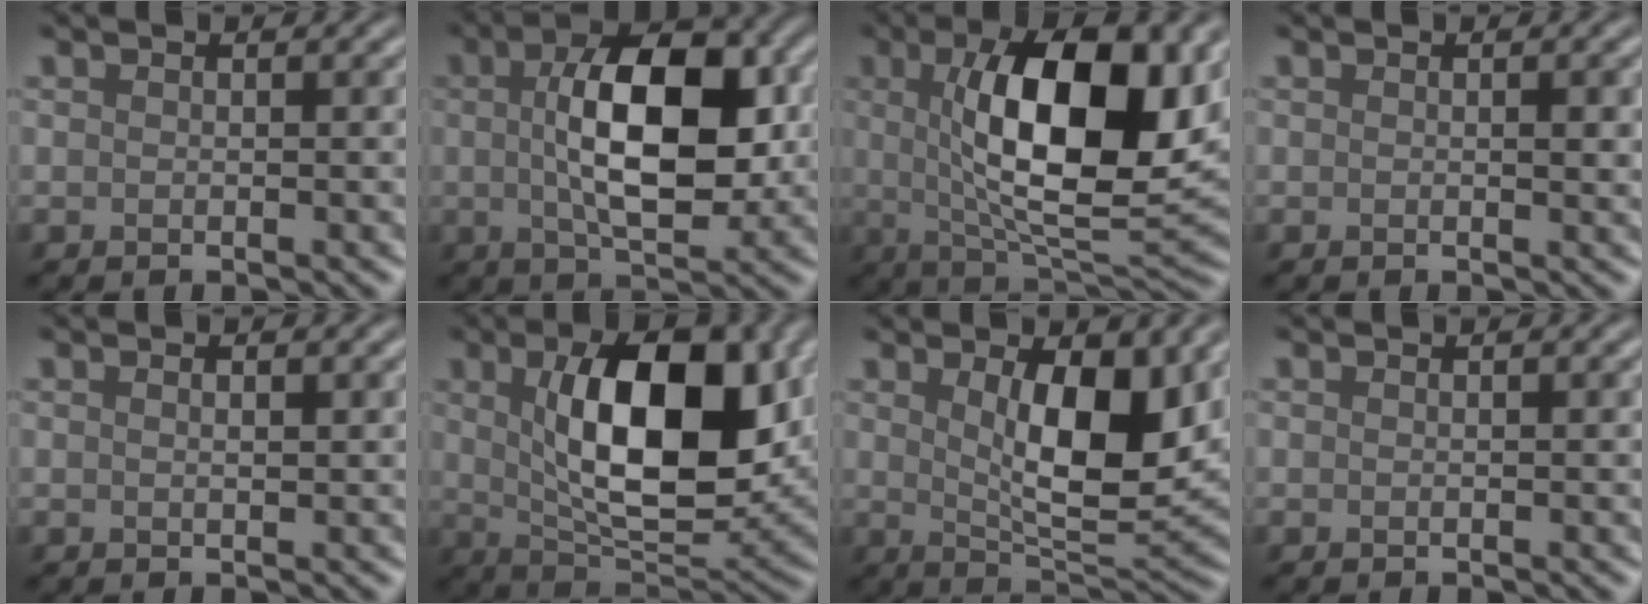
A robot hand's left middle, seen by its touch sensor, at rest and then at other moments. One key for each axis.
{"total": 9.8, "fx": 1.0, "fy": 4.5, "fz": 8.6, "tx": -0.135, "ty": 0.010, "tz": 0.013}
{"total": 12.7, "fx": 2.5, "fy": 4.6, "fz": 11.5, "tx": -0.173, "ty": 0.003, "tz": 0.041}
{"total": 0.7, "fx": 0.1, "fy": 0.1, "fz": 0.7, "tx": -0.009, "ty": -0.001, "tz": 0.001}
{"total": 0.7, "fx": 0.3, "fy": 0.2, "fz": 0.6, "tx": -0.009, "ty": 0.000, "tz": 0.006}
{"total": 11.1, "fx": 2.2, "fy": 4.8, "fz": 9.7, "tx": -0.152, "ty": 0.000, "tz": 0.039}
{"total": 7.9, "fx": 2.0, "fy": 2.8, "fz": 7.2, "tx": -0.114, "ty": -0.008, "tz": 0.037}
{"total": 0.0}